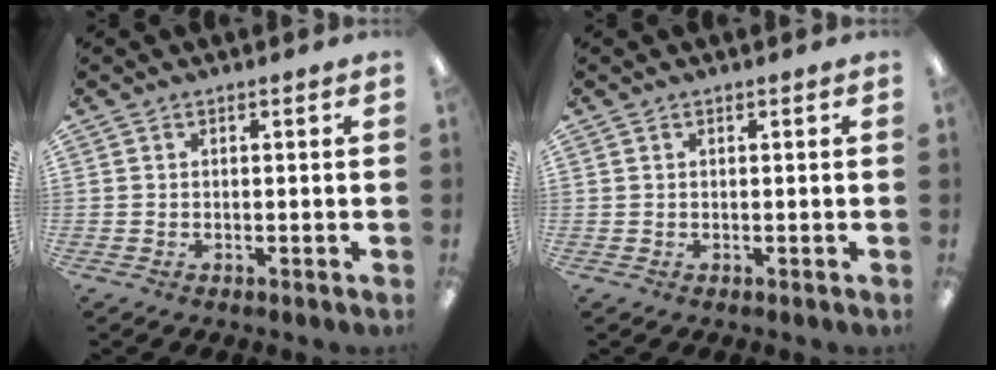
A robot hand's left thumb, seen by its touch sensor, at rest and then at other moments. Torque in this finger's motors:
{"motor_torque": [-0.07, -0.06, 0.00, 0.00, 0.00]}